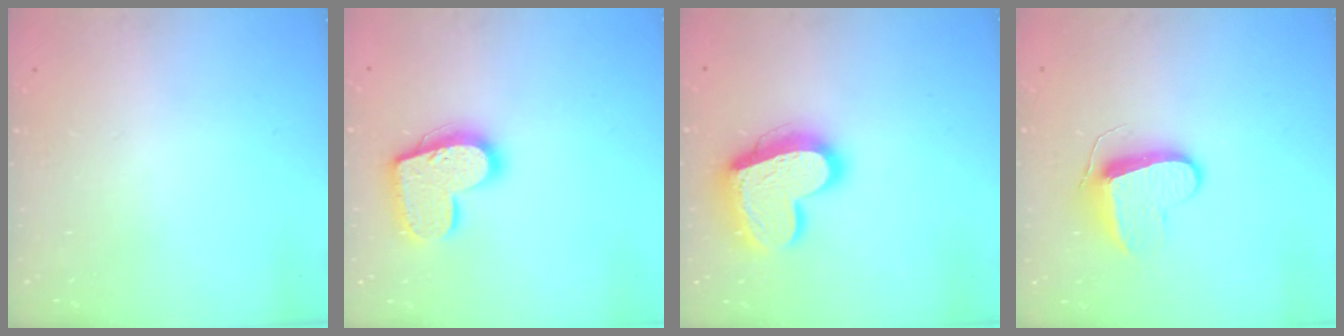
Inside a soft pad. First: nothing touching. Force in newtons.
{"total": 16.4, "press": 16.4, "slide": 1.0}
{"total": 18.7, "press": 18.6, "slide": 1.6}
{"total": 9.5, "press": 9.5, "slide": 0.7}